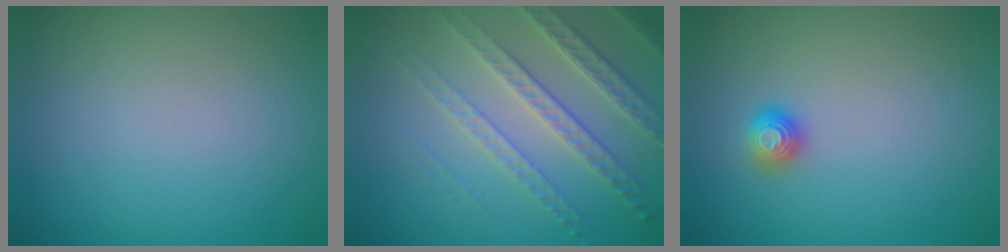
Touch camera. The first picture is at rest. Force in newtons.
{"total": 4.8, "press": 4.1, "slide": 2.5}
{"total": 1.1, "press": 1.1, "slide": 0.1}